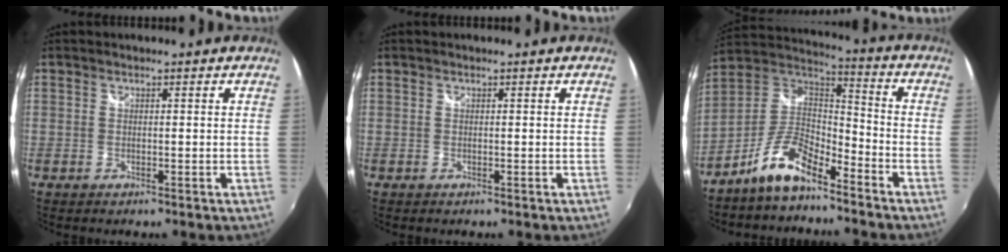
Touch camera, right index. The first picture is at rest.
{"total": 0.0}
{"total": 11.4, "force": [-7.8, 4.0, 7.3], "torque": [-0.165, 0.021, -0.149]}